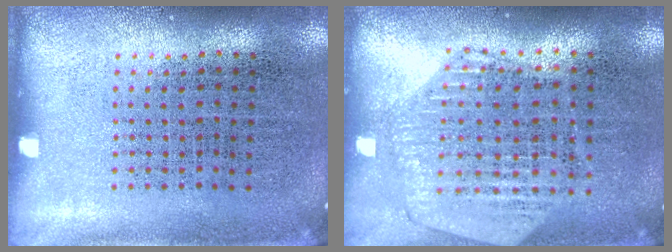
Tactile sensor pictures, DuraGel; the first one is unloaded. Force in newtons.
{"total": 1.2, "press": 1.2, "slide": 0.1}